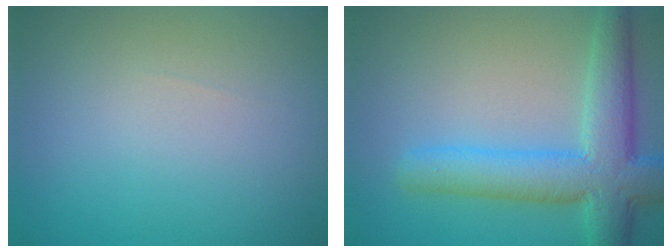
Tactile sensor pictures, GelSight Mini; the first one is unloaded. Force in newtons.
{"total": 7.1, "press": 7.1, "slide": 0.3}